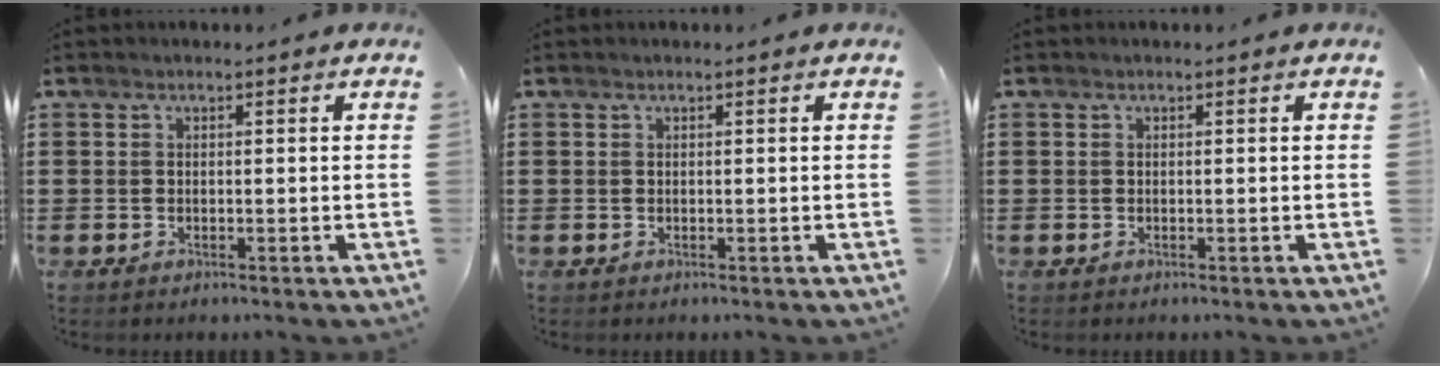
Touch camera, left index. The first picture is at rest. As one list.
[{"total": 0.0}, {"total": 0.0}]